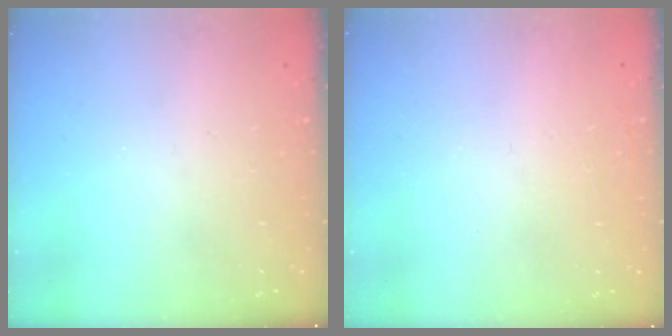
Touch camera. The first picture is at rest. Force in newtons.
{"total": 1.6, "press": 1.6, "slide": 0.1}